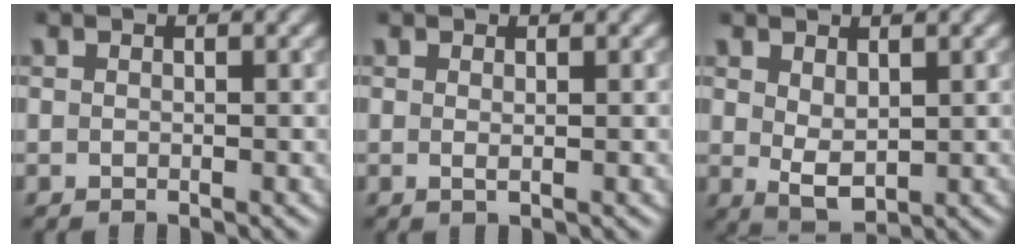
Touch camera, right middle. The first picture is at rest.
{"total": 0.6, "force": [0.2, 0.1, 0.6], "torque": [-0.011, -0.002, 0.003]}
{"total": 2.6, "force": [0.9, 1.4, 2.0], "torque": [-0.042, -0.007, 0.024]}